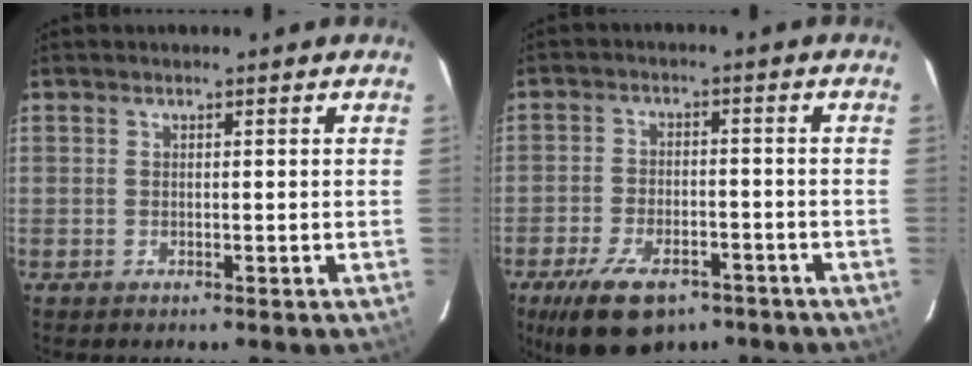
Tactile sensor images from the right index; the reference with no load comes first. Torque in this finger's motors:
{"motor_torque": [1.23, -0.91, 0.54, 0.06]}